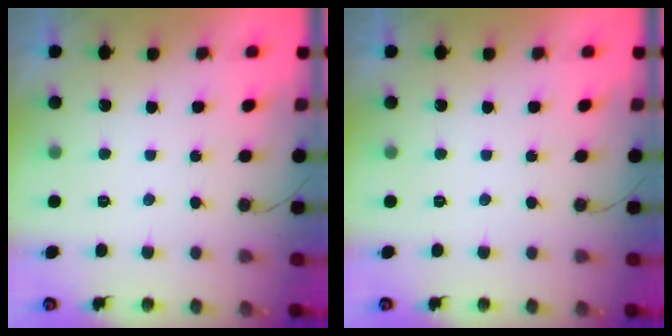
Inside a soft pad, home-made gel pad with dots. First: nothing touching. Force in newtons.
{"total": 0.0}